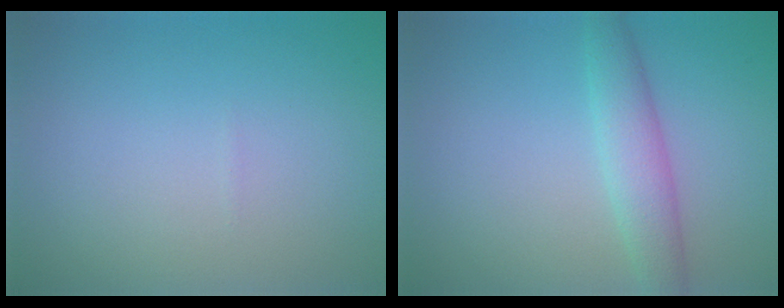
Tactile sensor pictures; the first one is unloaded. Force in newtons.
{"total": 3.0, "press": 3.0, "slide": 0.1}